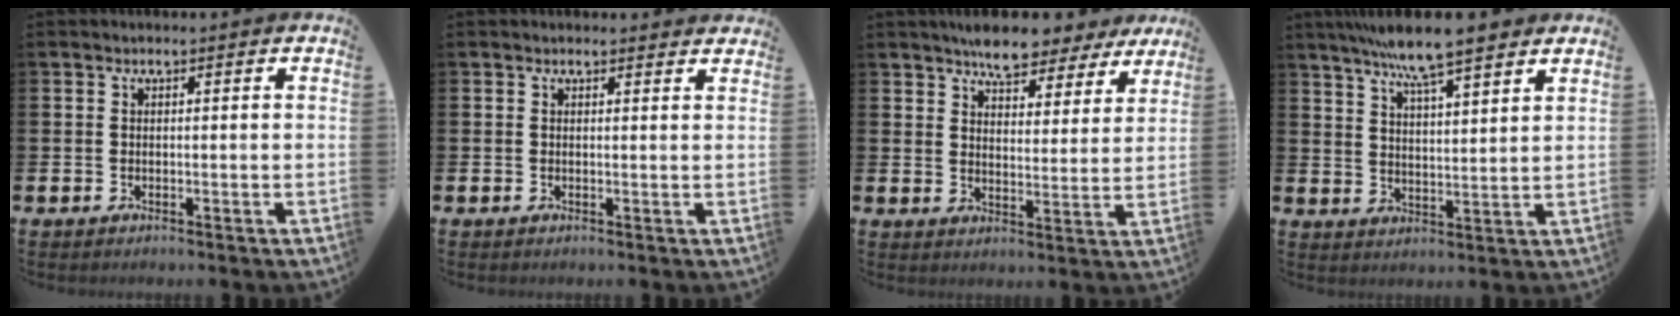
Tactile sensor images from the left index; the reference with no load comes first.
{"total": 0.7, "force": [0.7, 0.1, 0.1], "torque": [0.005, -0.001, 0.011]}
{"total": 6.9, "force": [6.4, 2.1, 1.5], "torque": [-0.037, -0.035, 0.115]}
{"total": 8.8, "force": [7.9, 0.9, 3.8], "torque": [-0.087, -0.027, 0.141]}